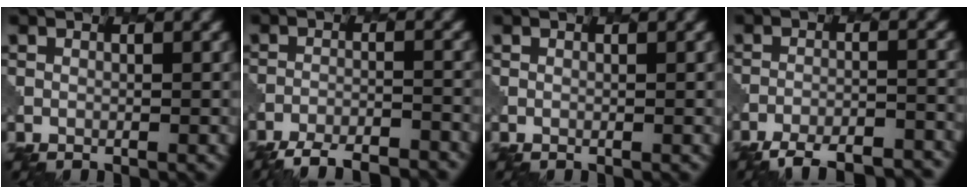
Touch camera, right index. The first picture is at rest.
{"total": 7.0, "force": [-6.5, 1.4, 2.2], "torque": [-0.039, -0.012, -0.092]}
{"total": 0.0}
{"total": 8.4, "force": [-7.4, 2.0, 3.2], "torque": [-0.051, -0.012, -0.100]}